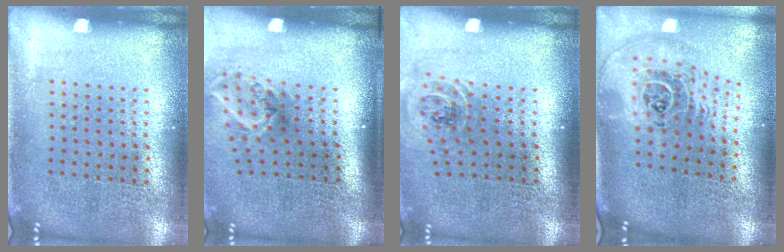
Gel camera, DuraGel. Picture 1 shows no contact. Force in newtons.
{"total": 2.0, "press": 1.3, "slide": 1.5}
{"total": 1.1, "press": 1.0, "slide": 0.2}
{"total": 2.5, "press": 1.8, "slide": 1.8}